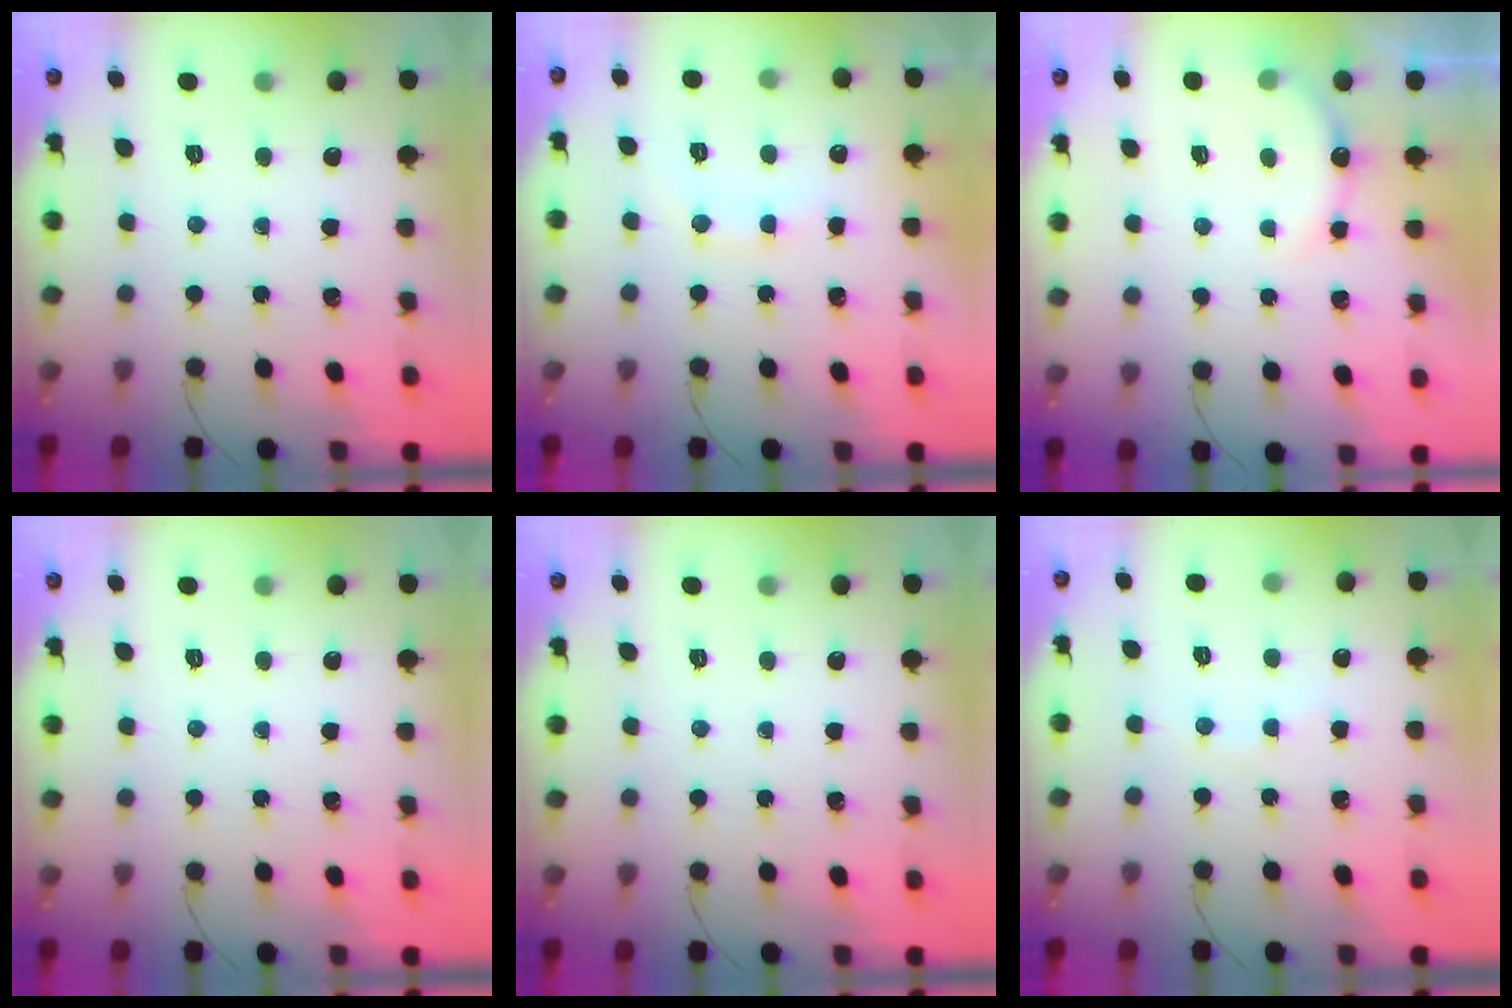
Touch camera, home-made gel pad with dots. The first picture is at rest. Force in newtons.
{"total": 8.1, "press": 8.0, "slide": 1.2}
{"total": 6.3, "press": 6.1, "slide": 1.4}
{"total": 0.0}
{"total": 0.0}
{"total": 2.3, "press": 2.1, "slide": 0.7}